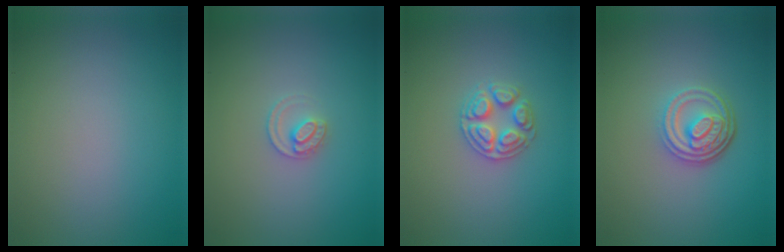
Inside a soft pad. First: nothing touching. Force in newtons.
{"total": 1.7, "press": 1.7, "slide": 0.1}
{"total": 2.5, "press": 2.5, "slide": 0.4}
{"total": 4.4, "press": 3.3, "slide": 2.8}